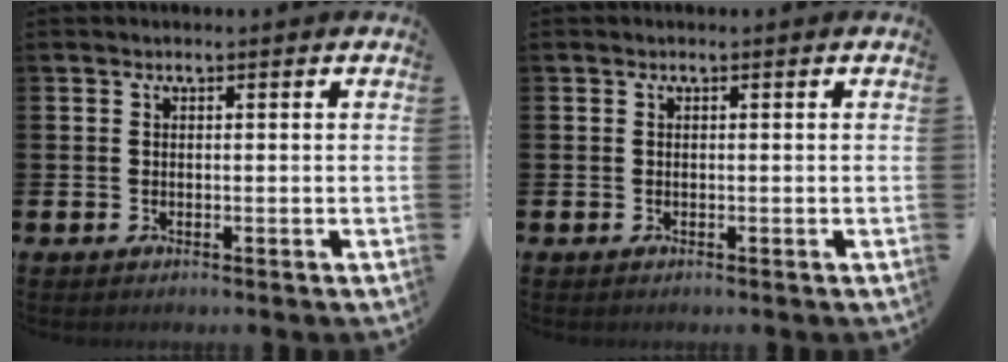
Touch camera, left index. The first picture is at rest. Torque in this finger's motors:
{"motor_torque": [0.00, 0.00, 0.00, 0.01]}